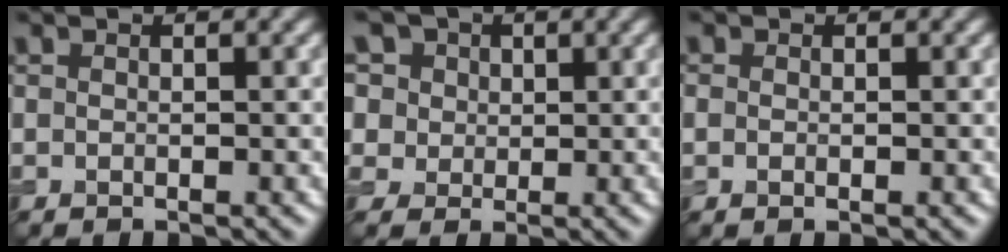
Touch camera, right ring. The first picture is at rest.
{"total": 10.9, "force": [5.7, 8.1, 4.7], "torque": [-0.115, 0.032, 0.072]}
{"total": 0.7, "force": [-0.1, 0.4, 0.6], "torque": [-0.011, -0.002, -0.001]}